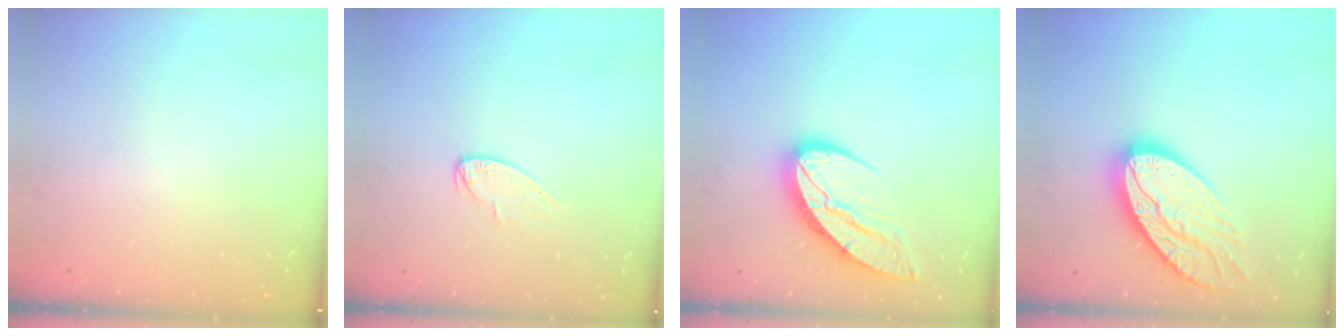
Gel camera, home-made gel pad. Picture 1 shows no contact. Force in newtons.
{"total": 6.4, "press": 6.4, "slide": 0.6}
{"total": 12.8, "press": 12.7, "slide": 1.4}
{"total": 18.3, "press": 18.3, "slide": 1.5}